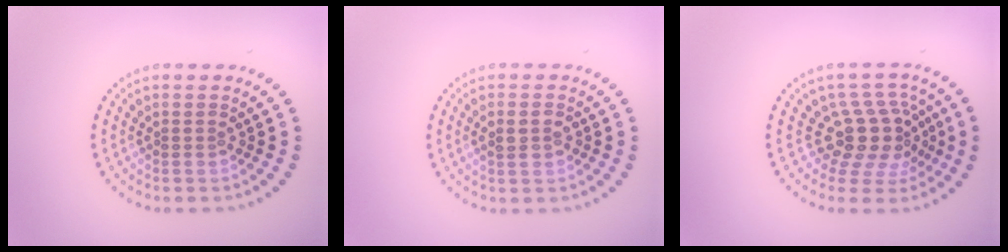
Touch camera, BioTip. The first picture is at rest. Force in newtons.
{"total": 1.8, "press": 1.8, "slide": 0.1}
{"total": 4.5, "press": 3.4, "slide": 3.0}